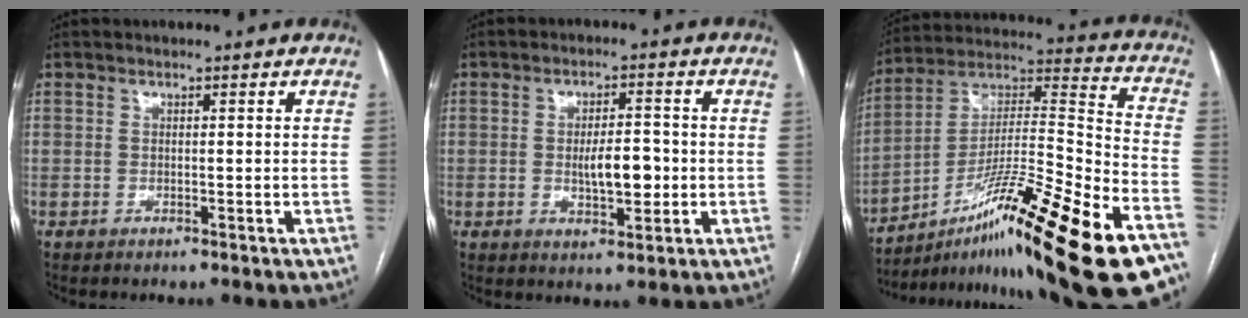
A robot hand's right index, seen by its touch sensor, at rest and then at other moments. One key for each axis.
{"total": 6.0, "fx": -0.6, "fy": 2.1, "fz": 5.6, "tx": -0.093, "ty": 0.001, "tz": -0.006}
{"total": 29.1, "fx": -18.3, "fy": 1.2, "fz": 22.7, "tx": -0.297, "ty": -0.006, "tz": -0.304}